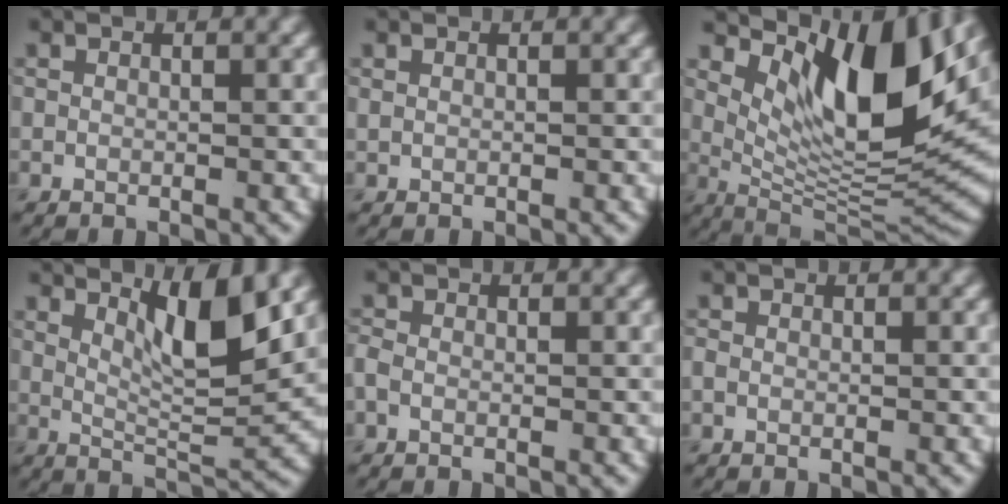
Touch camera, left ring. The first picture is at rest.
{"total": 0.0}
{"total": 11.5, "force": [4.7, 4.1, 9.7], "torque": [-0.145, -0.019, 0.094]}
{"total": 5.6, "force": [2.7, 1.1, 4.7], "torque": [-0.080, -0.010, 0.049]}
{"total": 1.0, "force": [-0.5, 0.7, 0.6], "torque": [-0.018, 0.000, -0.015]}
{"total": 0.5, "force": [-0.3, 0.4, 0.3], "torque": [-0.009, -0.001, -0.007]}